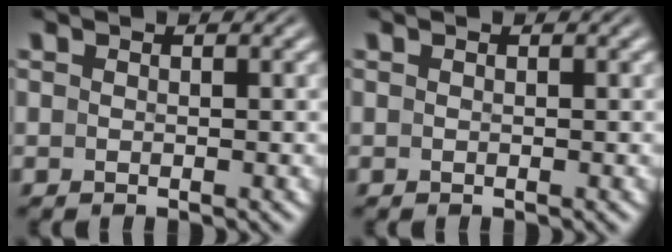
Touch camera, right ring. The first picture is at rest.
{"total": 0.0}